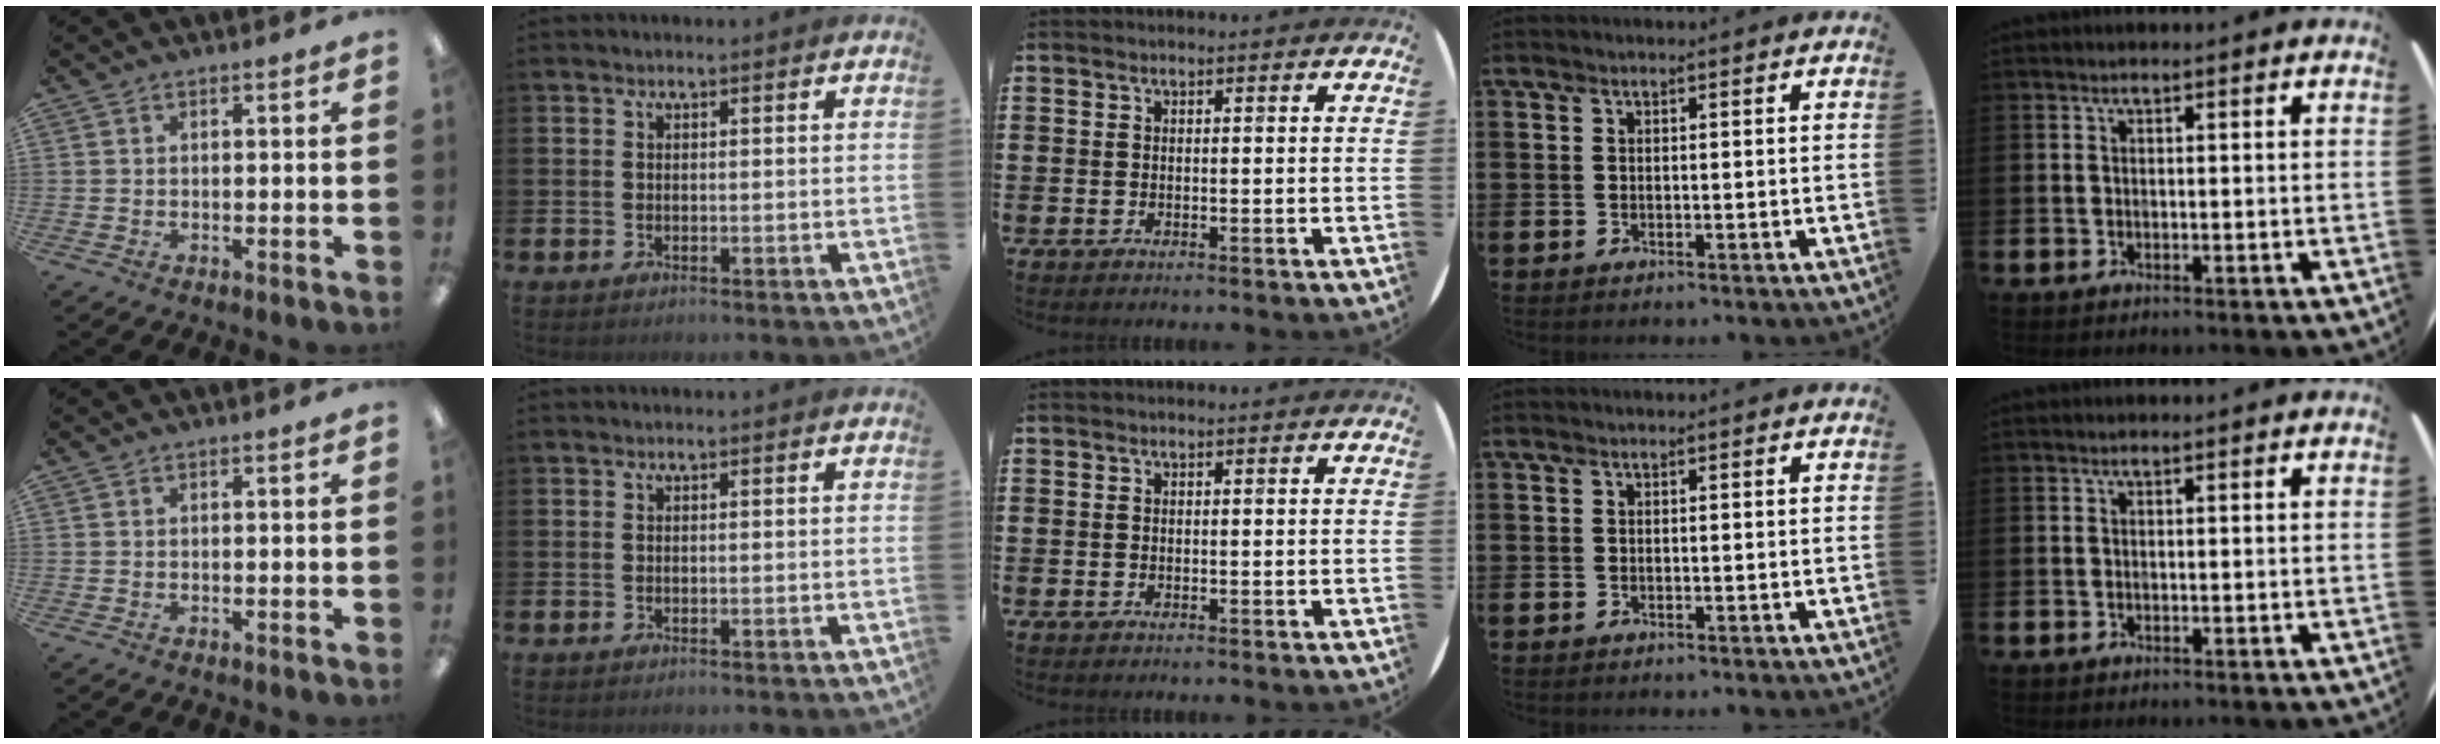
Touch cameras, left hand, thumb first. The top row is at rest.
{}